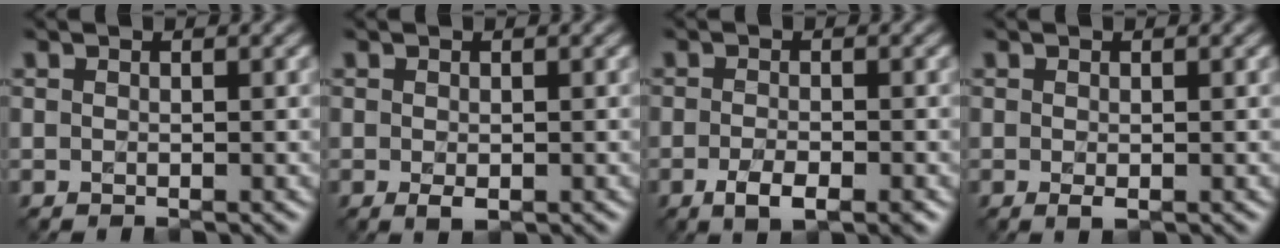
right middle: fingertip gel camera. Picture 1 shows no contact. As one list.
[{"total": 1.2, "force": [-0.5, 0.4, 1.0], "torque": [-0.018, -0.006, -0.005]}, {"total": 3.3, "force": [-1.9, 1.0, 2.4], "torque": [-0.045, -0.010, -0.034]}, {"total": 0.7, "force": [-0.3, 0.1, 0.6], "torque": [-0.012, -0.003, -0.003]}]